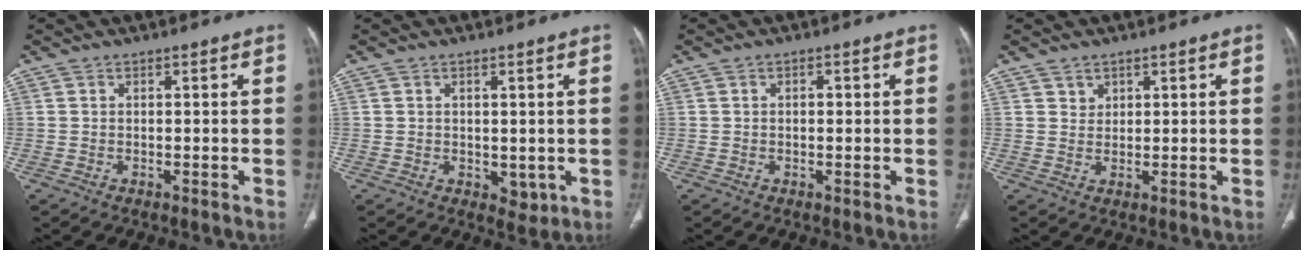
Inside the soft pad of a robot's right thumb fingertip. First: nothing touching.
{"total": 2.9, "force": [-0.1, 2.1, 2.0], "torque": [-0.021, -0.007, 0.010]}
{"total": 1.5, "force": [0.2, 0.8, 1.2], "torque": [-0.021, 0.006, 0.004]}
{"total": 1.9, "force": [1.3, 1.4, 0.3], "torque": [0.010, -0.008, 0.019]}